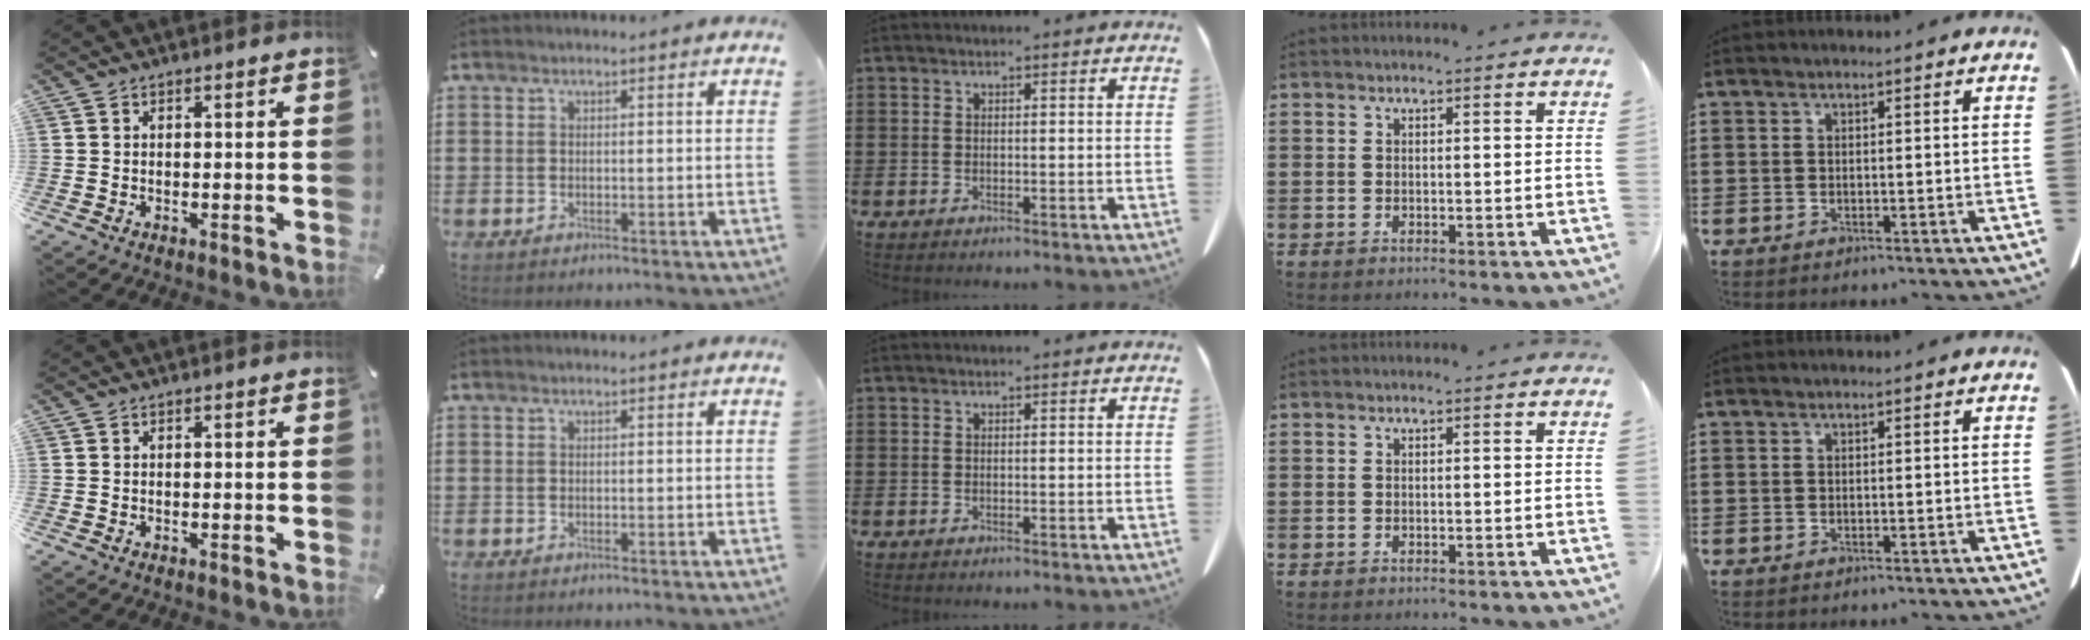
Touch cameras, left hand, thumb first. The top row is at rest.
{}